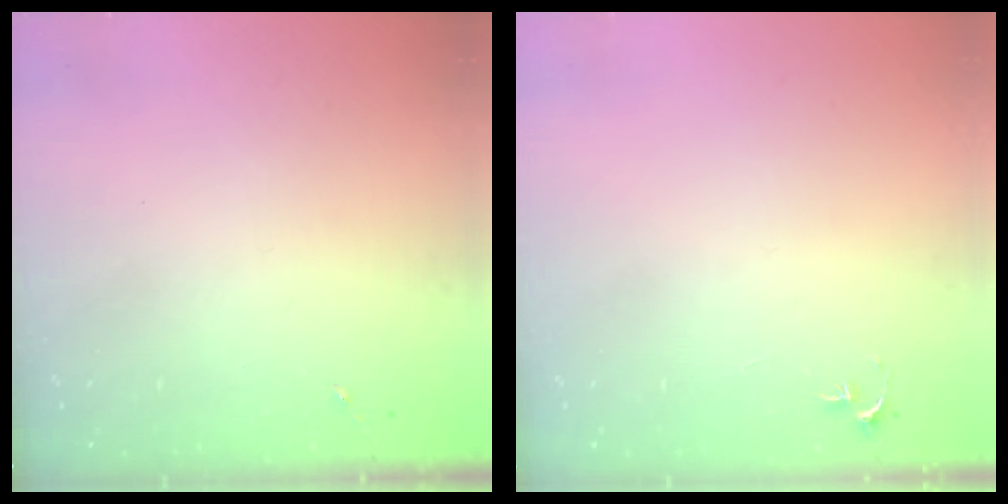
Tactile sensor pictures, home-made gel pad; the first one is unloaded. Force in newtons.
{"total": 2.7, "press": 2.7, "slide": 0.3}